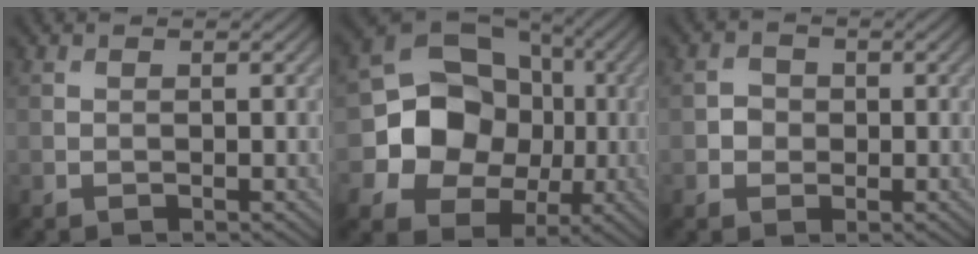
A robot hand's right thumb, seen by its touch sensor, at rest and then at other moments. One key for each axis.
{"total": 12.7, "fx": -0.8, "fy": 11.0, "fz": 6.3, "tx": -0.126, "ty": -0.008, "tz": -0.031}
{"total": 1.7, "fx": -0.2, "fy": 1.7, "fz": 0.5, "tx": -0.005, "ty": -0.001, "tz": -0.007}